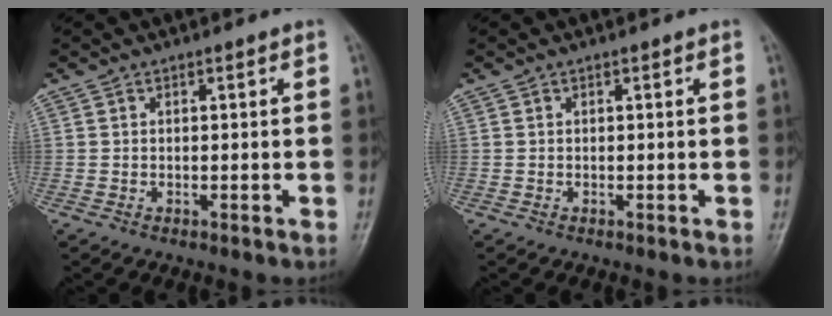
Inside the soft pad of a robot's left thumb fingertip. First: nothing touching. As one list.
[{"total": 0.0}]